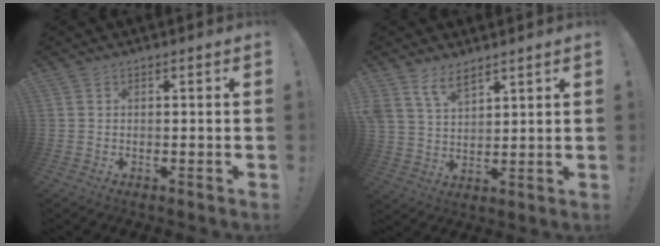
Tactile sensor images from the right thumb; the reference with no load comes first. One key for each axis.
{"total": 7.7, "fx": 5.9, "fy": 3.6, "fz": 3.5, "tx": -0.077, "ty": -0.025, "tz": 0.114}